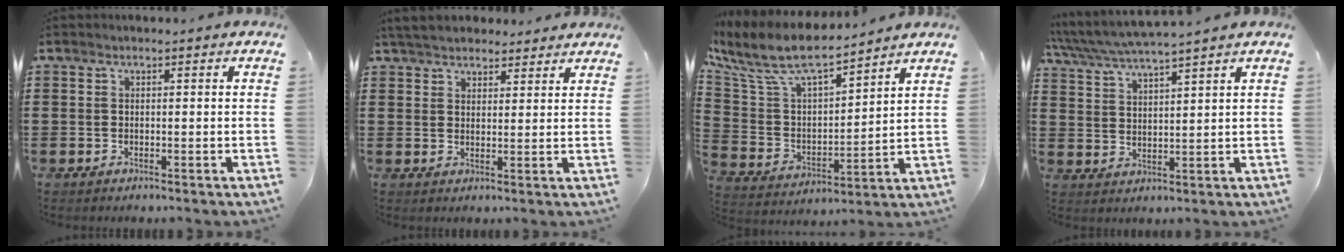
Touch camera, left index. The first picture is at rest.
{"total": 4.4, "force": [4.1, 1.3, 0.9], "torque": [-0.031, -0.004, 0.078]}
{"total": 10.0, "force": [8.3, 2.3, 5.0], "torque": [-0.134, -0.048, 0.143]}
{"total": 4.1, "force": [3.8, -0.2, 1.5], "torque": [-0.044, -0.019, 0.065]}